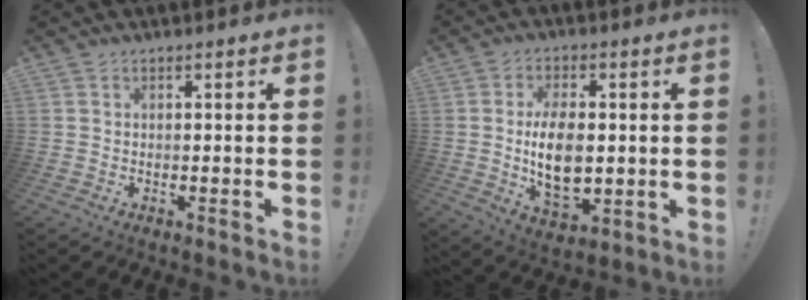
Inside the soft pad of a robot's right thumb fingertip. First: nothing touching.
{"total": 13.1, "force": [-0.4, 8.0, 10.3], "torque": [-0.182, -0.008, -0.009]}